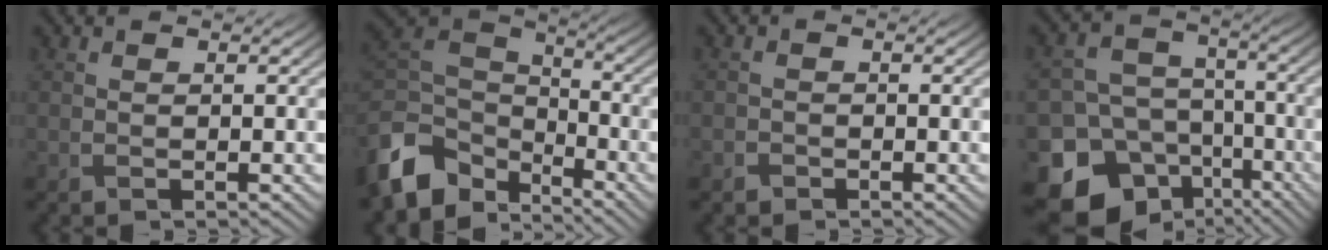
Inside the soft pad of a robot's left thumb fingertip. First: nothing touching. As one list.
[{"total": 11.2, "force": [-6.3, 7.4, 5.5], "torque": [-0.157, -0.013, -0.126]}, {"total": 1.1, "force": [-0.8, 0.7, 0.0], "torque": [0.003, -0.001, -0.019]}, {"total": 17.0, "force": [-10.0, 13.0, 4.7], "torque": [-0.133, -0.071, -0.148]}]